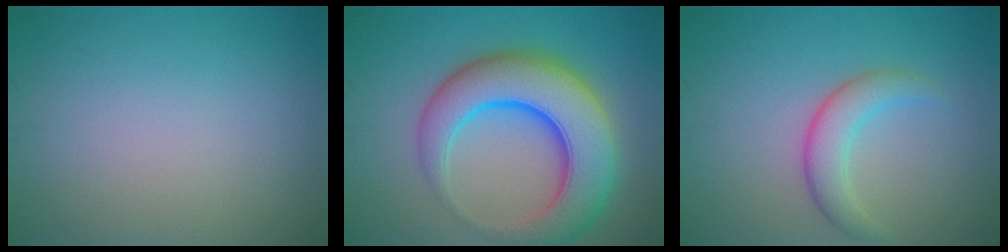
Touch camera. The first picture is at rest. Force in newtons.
{"total": 10.1, "press": 10.1, "slide": 0.5}
{"total": 3.1, "press": 3.1, "slide": 0.1}